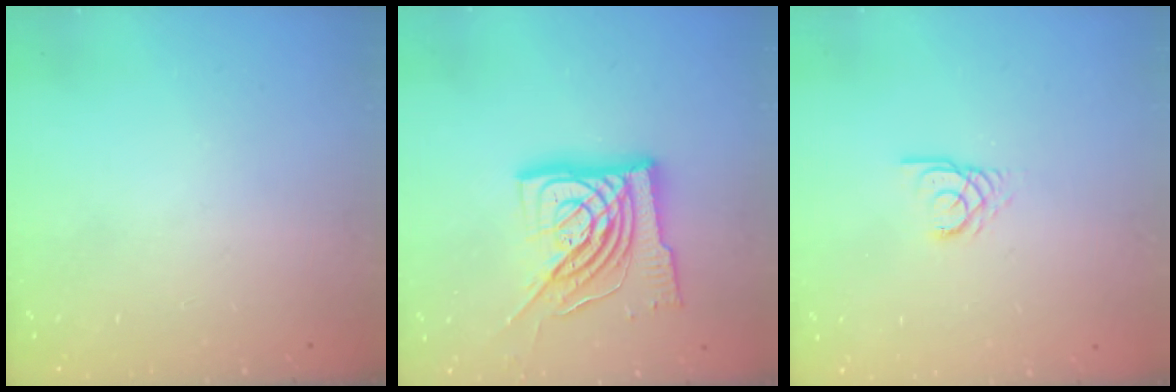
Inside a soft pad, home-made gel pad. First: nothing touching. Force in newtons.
{"total": 18.2, "press": 18.1, "slide": 1.9}
{"total": 2.9, "press": 2.9, "slide": 0.2}